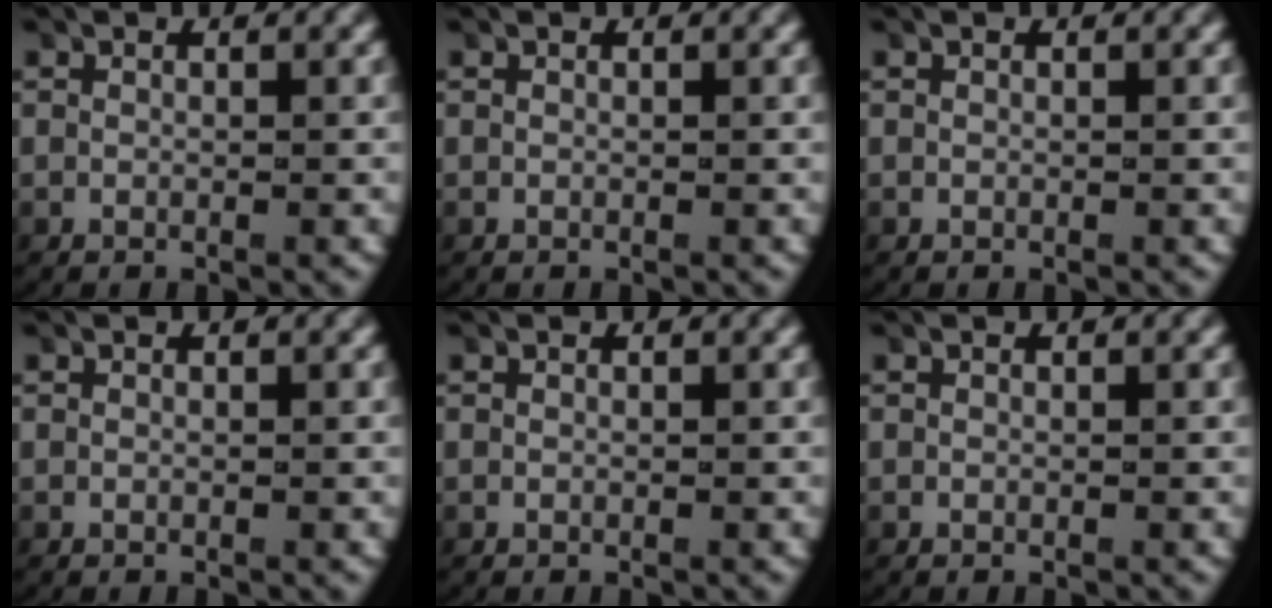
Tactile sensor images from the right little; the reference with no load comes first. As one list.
[{"total": 0.0}, {"total": 0.0}, {"total": 0.0}, {"total": 0.0}, {"total": 0.0}]